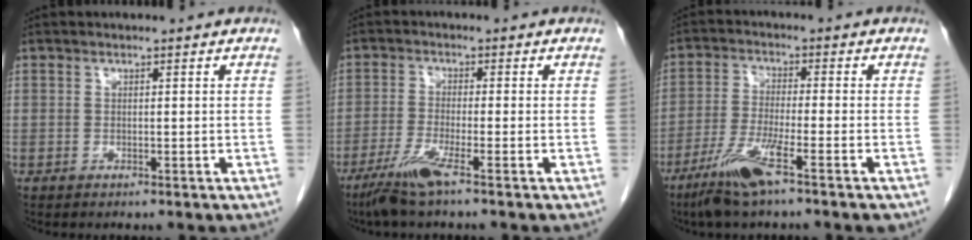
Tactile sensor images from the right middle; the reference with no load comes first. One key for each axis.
{"total": 5.2, "fx": -3.5, "fy": -0.4, "fz": 3.9, "tx": -0.081, "ty": -0.016, "tz": -0.074}
{"total": 8.1, "fx": -5.0, "fy": -0.1, "fz": 6.4, "tx": -0.133, "ty": -0.020, "tz": -0.097}